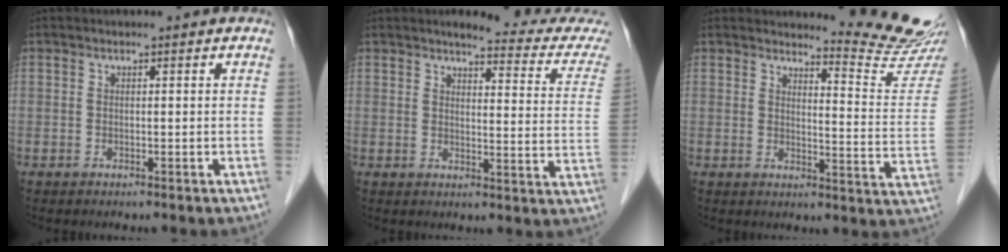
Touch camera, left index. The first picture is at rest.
{"total": 13.3, "force": [12.7, 0.6, 3.7], "torque": [-0.028, -0.062, 0.123]}
{"total": 11.0, "force": [10.9, -1.7, 0.9], "torque": [-0.013, -0.108, 0.124]}